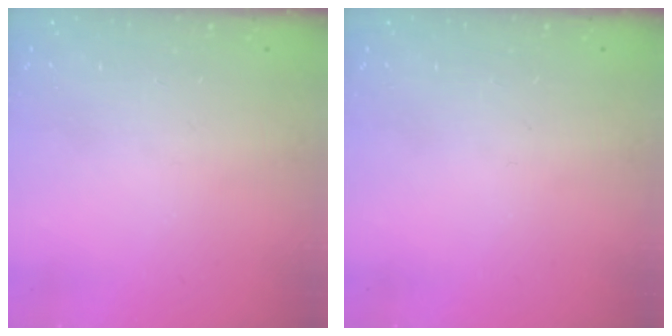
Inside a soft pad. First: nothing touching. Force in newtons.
{"total": 0.0}